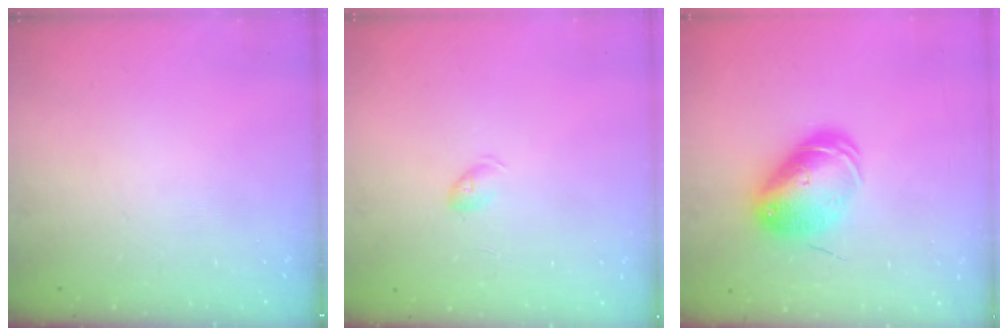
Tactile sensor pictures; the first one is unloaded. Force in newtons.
{"total": 4.0, "press": 4.0, "slide": 0.6}
{"total": 10.1, "press": 9.9, "slide": 2.0}